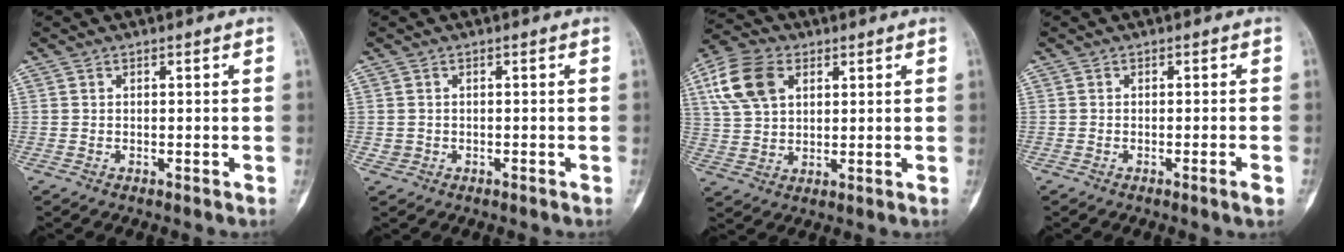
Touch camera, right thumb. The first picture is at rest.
{"total": 1.0, "force": [-0.2, 1.0, 0.2], "torque": [-0.002, 0.004, -0.001]}
{"total": 11.9, "force": [4.4, 7.8, 7.8], "torque": [-0.146, 0.003, 0.083]}
{"total": 2.0, "force": [-1.0, -0.1, 1.7], "torque": [-0.029, -0.005, -0.016]}